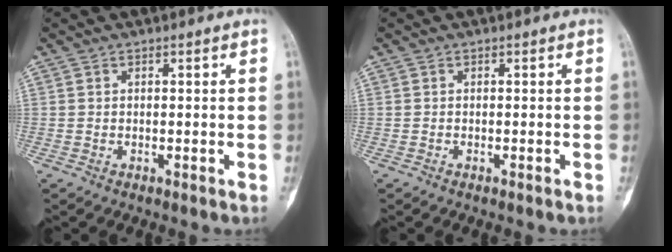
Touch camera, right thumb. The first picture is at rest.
{"total": 0.0}